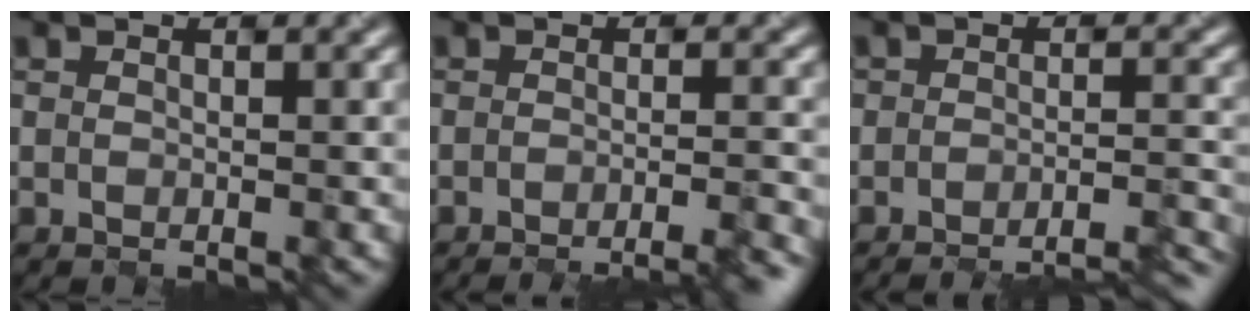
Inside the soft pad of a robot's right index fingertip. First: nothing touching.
{"total": 5.0, "force": [-3.0, 1.2, 3.8], "torque": [-0.024, -0.002, -0.031]}
{"total": 6.8, "force": [-5.9, 1.4, 3.0], "torque": [-0.018, 0.006, -0.062]}